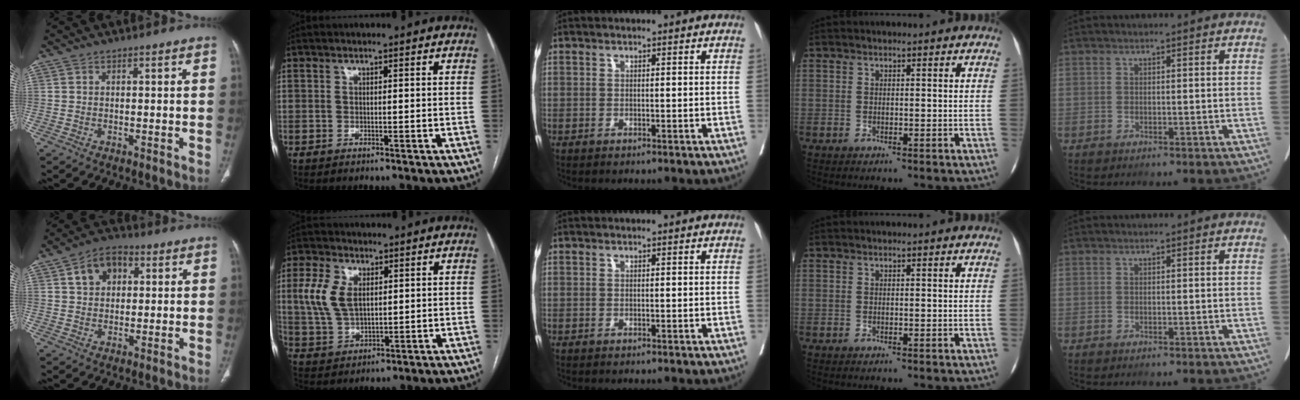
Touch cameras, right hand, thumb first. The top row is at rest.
{"thumb": {"total": 7.7, "force": [2.5, 5.5, 4.7], "torque": [-0.056, 0.006, 0.034]}, "index": {"total": 8.1, "force": [2.1, 4.8, 6.1], "torque": [-0.150, 0.013, 0.047]}}